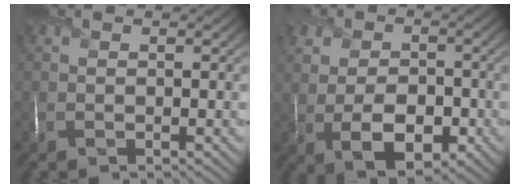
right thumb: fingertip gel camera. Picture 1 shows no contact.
{"total": 9.1, "force": [-1.5, 6.5, 6.1], "torque": [-0.094, -0.003, -0.039]}